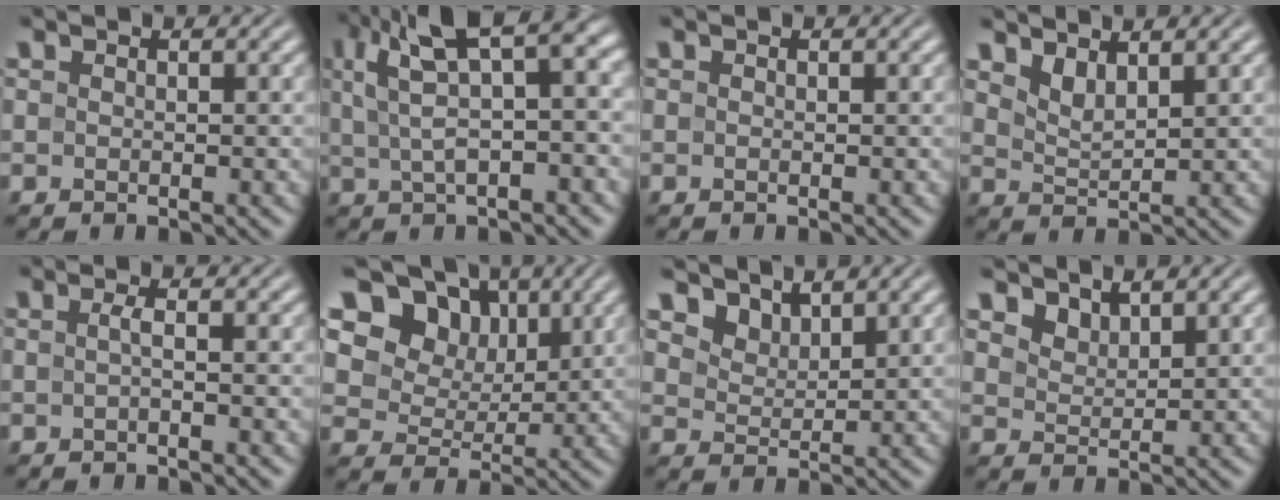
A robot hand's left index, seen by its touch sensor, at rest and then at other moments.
{"total": 8.7, "force": [3.0, 2.9, 7.6], "torque": [-0.142, 0.022, 0.052]}
{"total": 0.0}
{"total": 1.9, "force": [1.5, 0.5, 1.0], "torque": [-0.026, -0.008, 0.036]}
{"total": 0.8, "force": [-0.3, -0.1, 0.8], "torque": [-0.019, 0.000, -0.005]}
{"total": 11.6, "force": [5.9, 8.3, 5.5], "torque": [-0.113, 0.008, 0.109]}
{"total": 3.6, "force": [3.0, 1.6, 1.2], "torque": [-0.041, -0.017, 0.071]}
{"total": 2.2, "force": [1.9, 0.9, 0.7], "torque": [-0.025, -0.011, 0.045]}